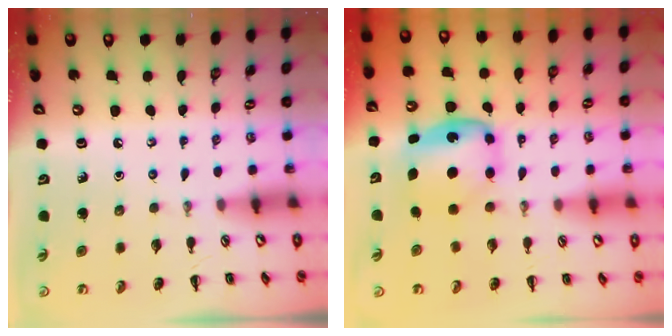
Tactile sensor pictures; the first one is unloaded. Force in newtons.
{"total": 6.4, "press": 6.1, "slide": 1.8}